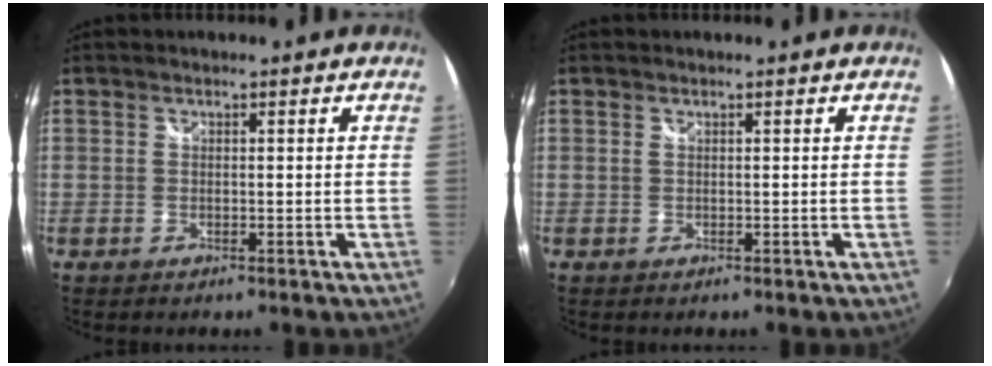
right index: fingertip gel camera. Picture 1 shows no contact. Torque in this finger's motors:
{"motor_torque": [0.05, 0.03, 0.00, 0.01]}